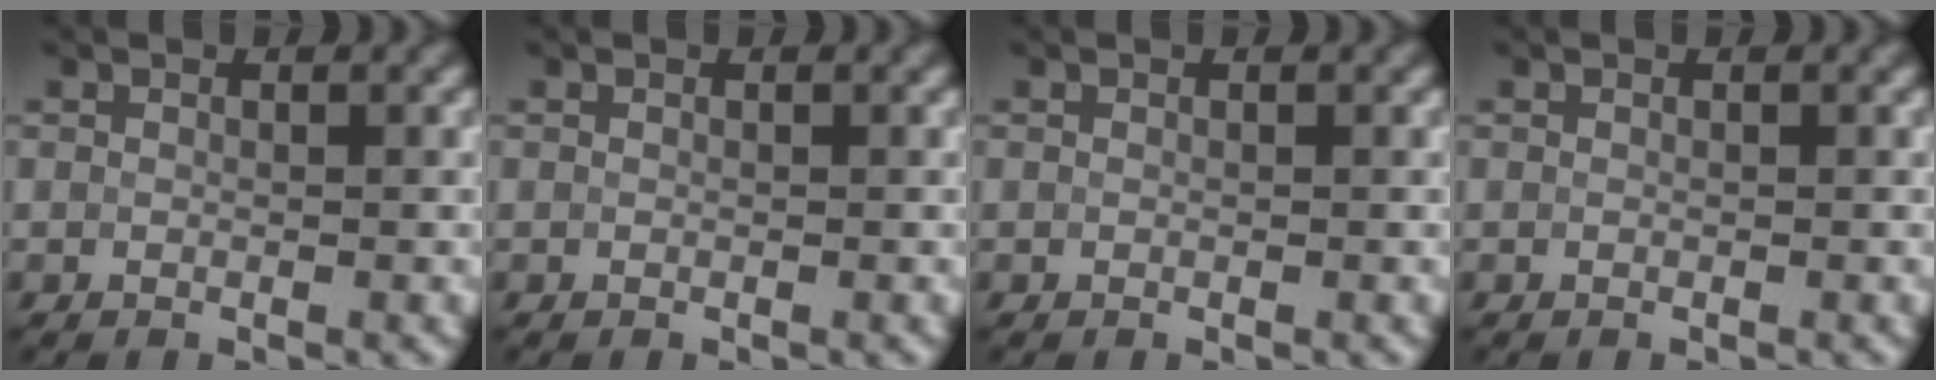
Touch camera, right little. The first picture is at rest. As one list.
[{"total": 0.0}, {"total": 0.0}, {"total": 0.0}]